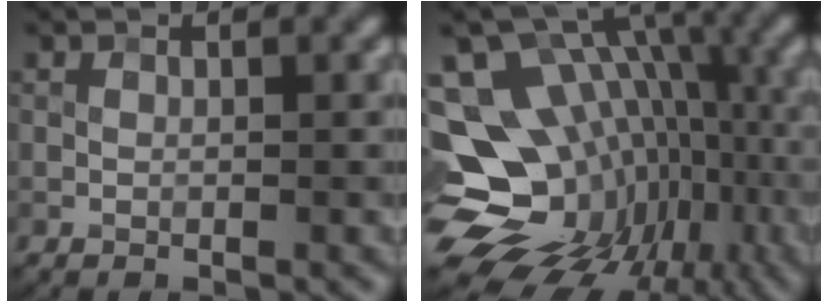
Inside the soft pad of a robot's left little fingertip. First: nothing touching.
{"total": 17.3, "force": [-3.2, 13.0, 10.9], "torque": [-0.173, 0.007, -0.020]}